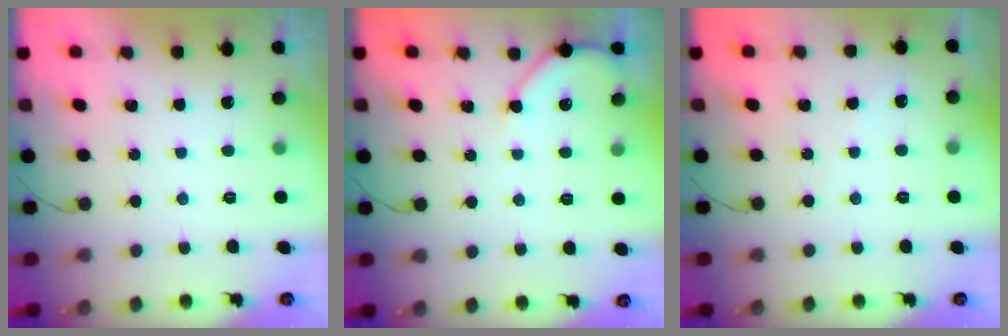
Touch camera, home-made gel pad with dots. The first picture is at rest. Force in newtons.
{"total": 4.6, "press": 4.5, "slide": 0.7}
{"total": 3.6, "press": 3.6, "slide": 0.4}